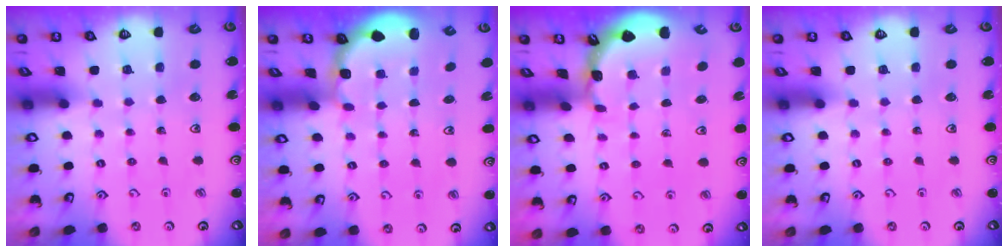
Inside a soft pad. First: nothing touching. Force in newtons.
{"total": 1.9, "press": 1.8, "slide": 0.7}
{"total": 1.6, "press": 1.6, "slide": 0.2}
{"total": 0.0}